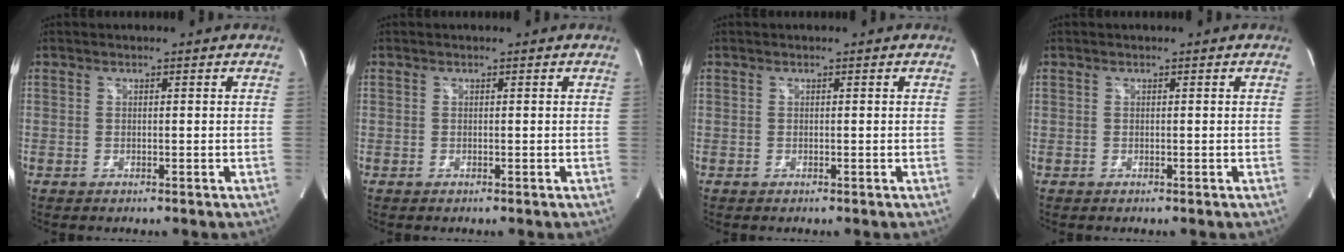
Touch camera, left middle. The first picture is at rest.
{"total": 0.0}
{"total": 0.0}
{"total": 0.0}